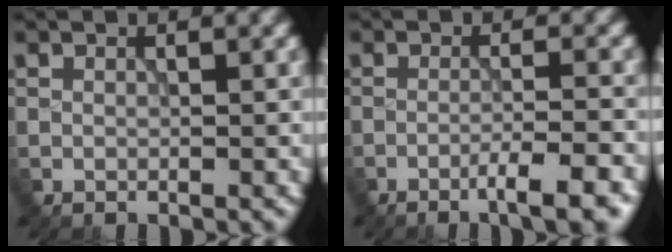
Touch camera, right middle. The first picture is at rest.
{"total": 4.6, "force": [-2.7, 0.6, 3.6], "torque": [-0.048, 0.008, -0.049]}